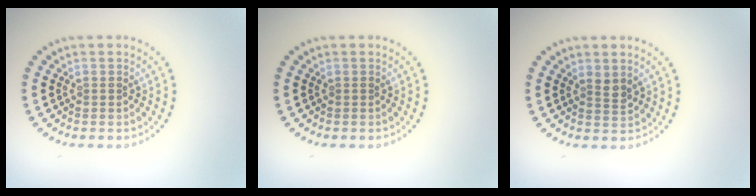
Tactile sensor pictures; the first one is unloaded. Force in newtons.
{"total": 0.0}
{"total": 1.4, "press": 1.1, "slide": 0.8}